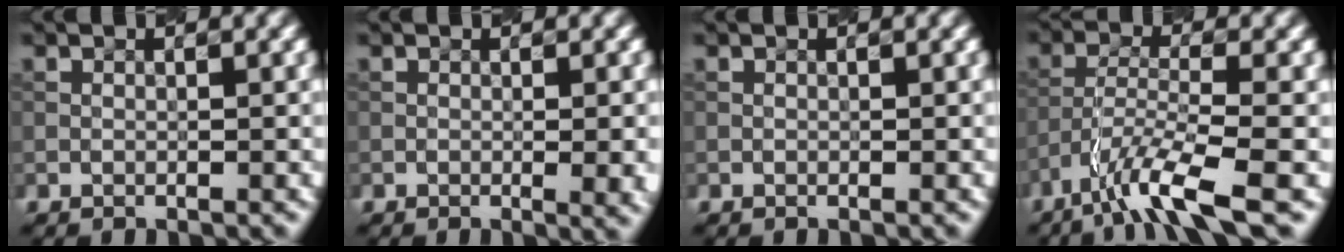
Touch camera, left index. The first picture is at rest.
{"total": 3.0, "force": [-0.4, 1.1, 2.8], "torque": [-0.021, 0.005, 0.001]}
{"total": 0.0}
{"total": 6.0, "force": [-4.3, 0.7, 4.2], "torque": [-0.073, 0.001, -0.080]}